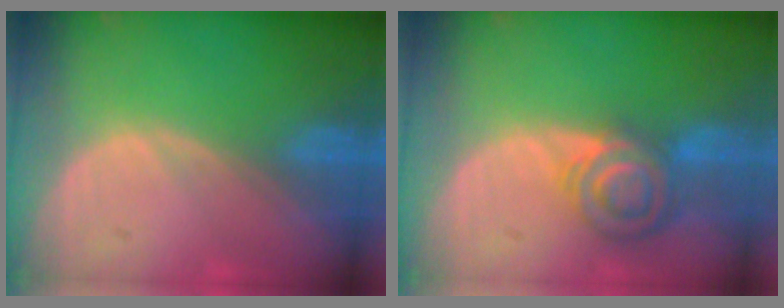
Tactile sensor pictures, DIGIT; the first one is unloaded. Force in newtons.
{"total": 7.0, "press": 6.3, "slide": 3.1}